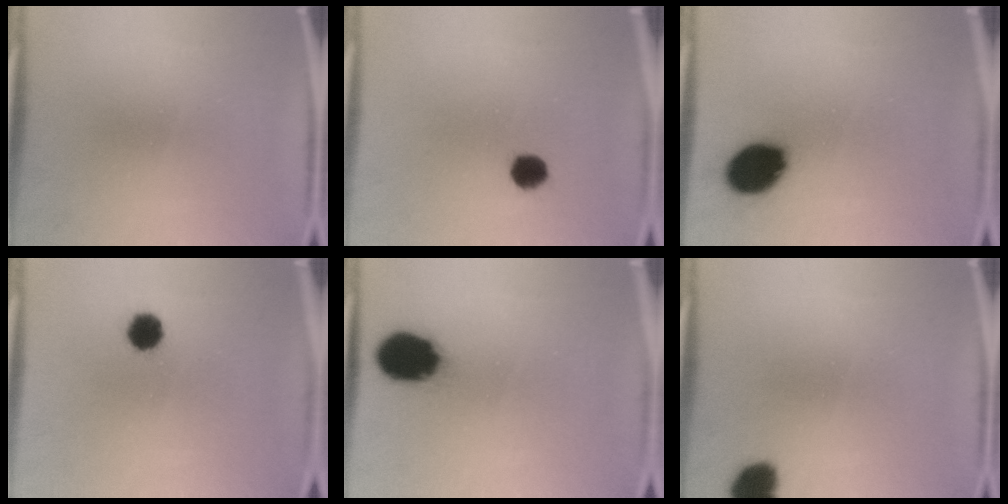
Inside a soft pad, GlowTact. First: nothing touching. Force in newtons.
{"total": 4.0}
{"total": 13.6}
{"total": 5.3}
{"total": 14.0}
{"total": 5.7}